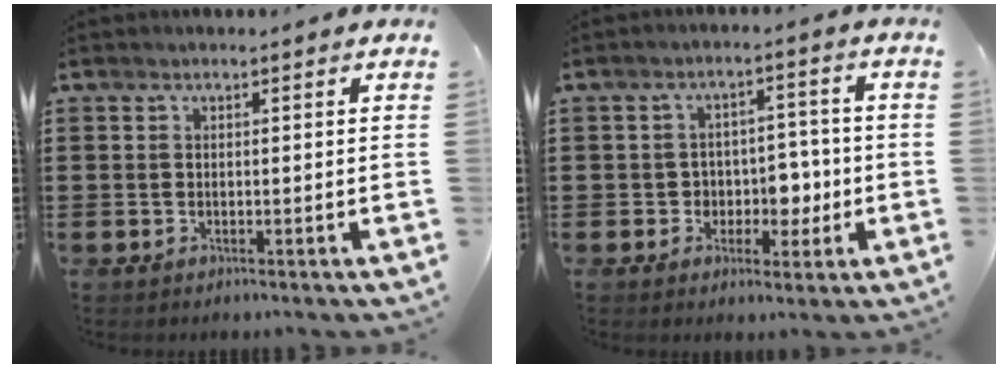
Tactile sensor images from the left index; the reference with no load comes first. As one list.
[{"total": 4.9, "force": [-0.8, 4.3, 2.3], "torque": [-0.042, 0.002, -0.021]}]